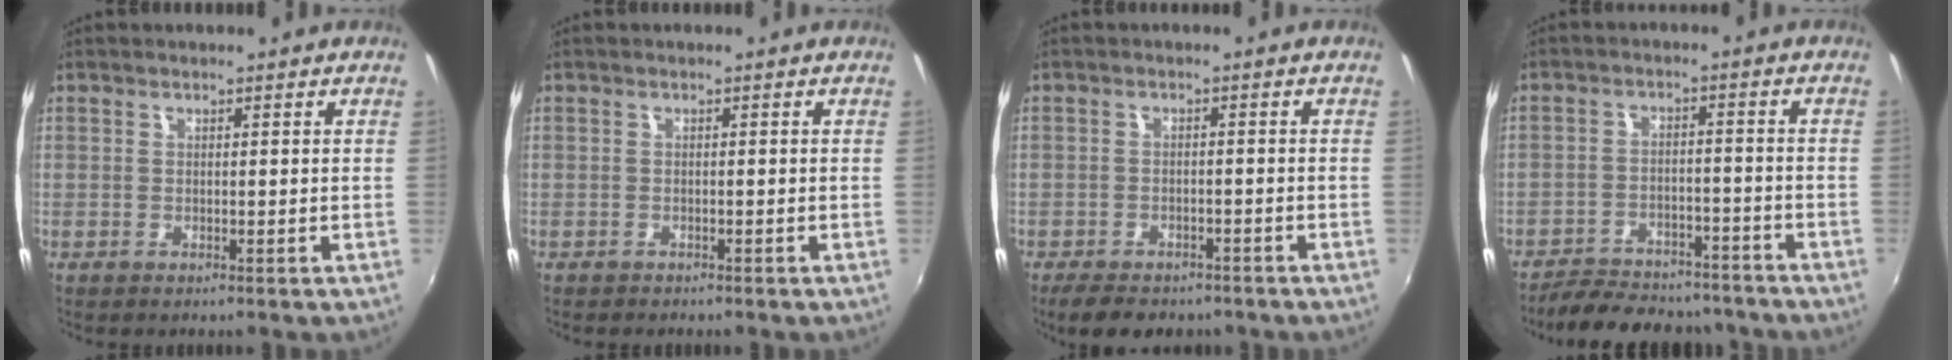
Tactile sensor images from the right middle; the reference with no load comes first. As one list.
[{"total": 1.0, "force": [-0.9, 0.4, 0.1], "torque": [-0.007, -0.002, -0.014]}, {"total": 7.8, "force": [-6.2, 3.4, 3.3], "torque": [-0.074, -0.012, -0.092]}, {"total": 17.1, "force": [-14.8, 5.8, 6.3], "torque": [-0.138, 0.003, -0.195]}]